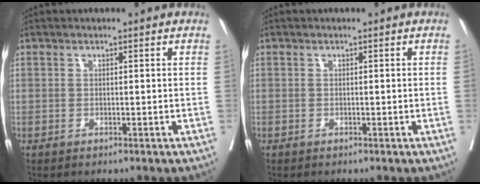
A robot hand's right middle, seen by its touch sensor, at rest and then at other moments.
{"total": 0.0}